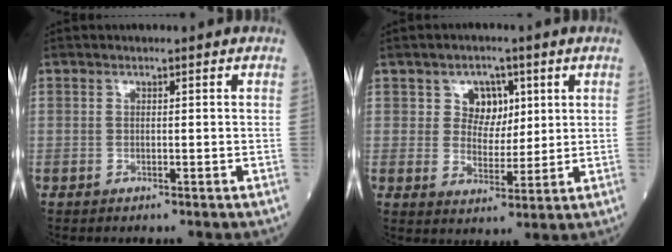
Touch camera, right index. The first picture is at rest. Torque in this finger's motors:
{"motor_torque": [0.03, 0.01, 0.06, 0.03]}